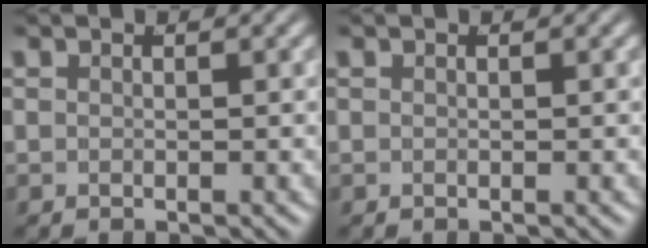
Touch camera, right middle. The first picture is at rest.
{"total": 0.0}